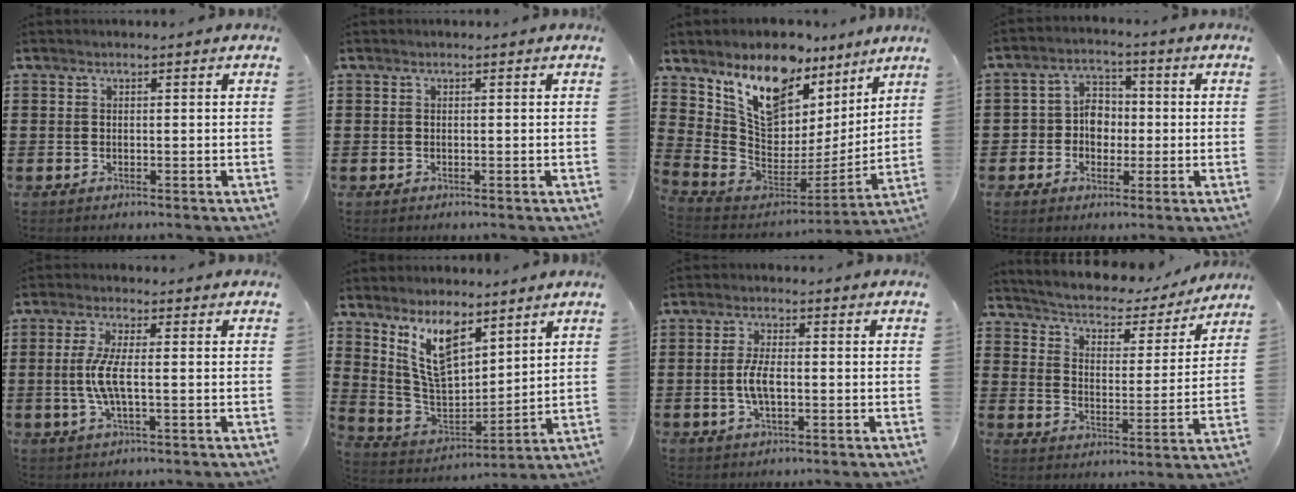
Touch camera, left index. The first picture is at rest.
{"total": 0.0}
{"total": 11.6, "force": [7.5, 6.9, 5.6], "torque": [-0.146, -0.052, 0.140]}
{"total": 4.8, "force": [-1.1, 4.3, 1.8], "torque": [-0.051, 0.014, -0.026]}
{"total": 5.5, "force": [-0.5, 1.2, 5.3], "torque": [-0.125, -0.008, -0.020]}
{"total": 10.3, "force": [6.7, 4.6, 6.3], "torque": [-0.157, -0.022, 0.126]}
{"total": 4.5, "force": [-0.7, 1.7, 4.1], "torque": [-0.096, -0.003, -0.020]}
{"total": 3.0, "force": [2.9, 0.6, 0.5], "torque": [-0.032, -0.027, 0.037]}